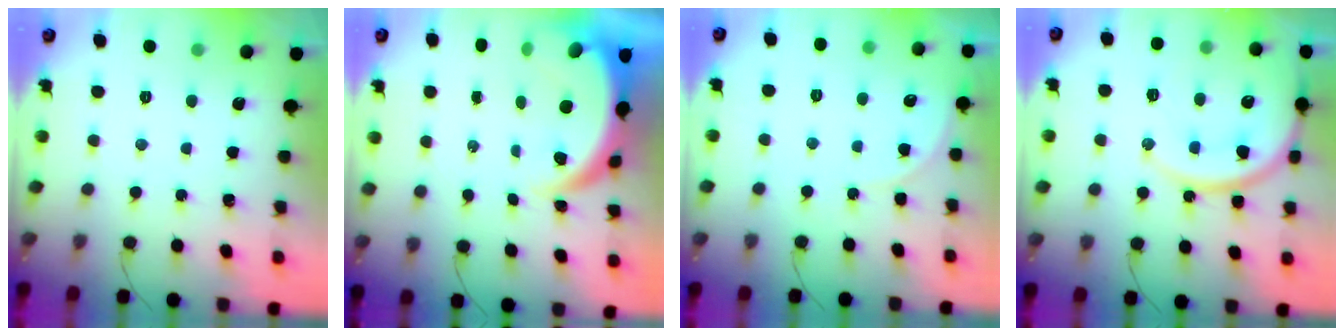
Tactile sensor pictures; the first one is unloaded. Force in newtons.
{"total": 8.3, "press": 8.3, "slide": 0.6}
{"total": 5.4, "press": 5.3, "slide": 0.8}
{"total": 18.3, "press": 17.9, "slide": 3.8}